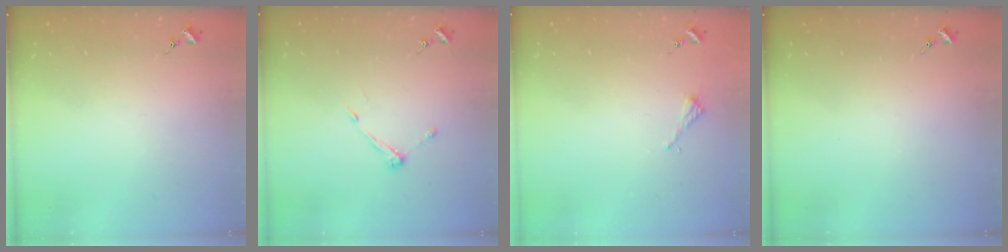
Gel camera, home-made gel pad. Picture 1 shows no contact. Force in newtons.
{"total": 6.2, "press": 6.2, "slide": 0.5}
{"total": 2.2, "press": 2.2, "slide": 0.2}
{"total": 0.0}